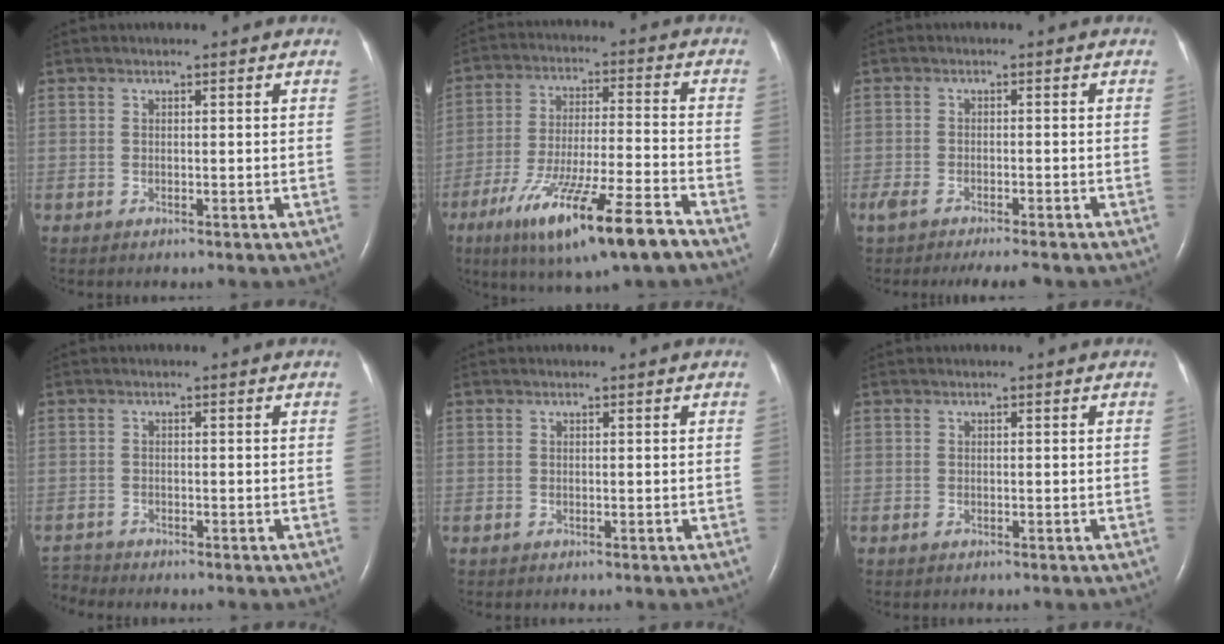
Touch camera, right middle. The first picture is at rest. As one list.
[{"total": 16.5, "force": [-10.3, 1.0, 12.8], "torque": [-0.230, -0.038, -0.177]}, {"total": 8.2, "force": [-6.8, 1.5, 4.3], "torque": [-0.067, -0.008, -0.101]}, {"total": 2.5, "force": [-2.5, 0.0, -0.4], "torque": [0.006, -0.016, -0.044]}, {"total": 0.0}, {"total": 0.0}]